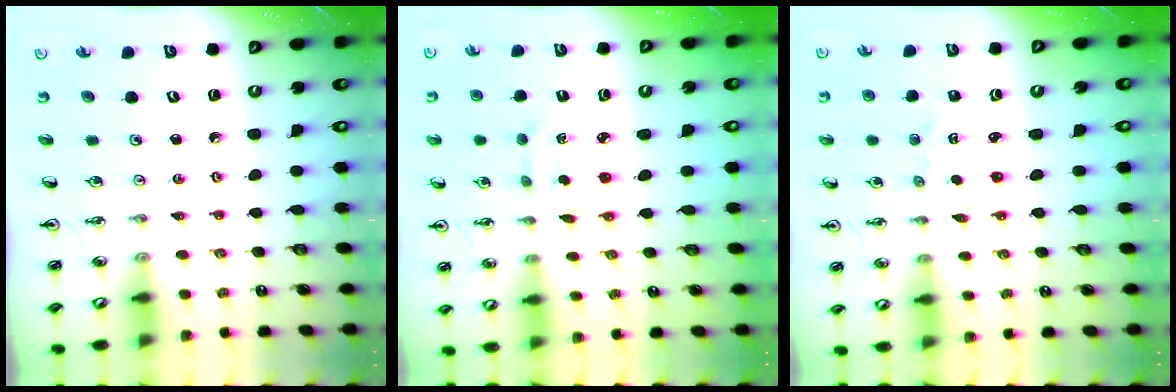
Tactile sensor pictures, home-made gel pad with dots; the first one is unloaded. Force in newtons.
{"total": 2.9, "press": 2.9, "slide": 0.6}
{"total": 1.8, "press": 1.7, "slide": 0.3}